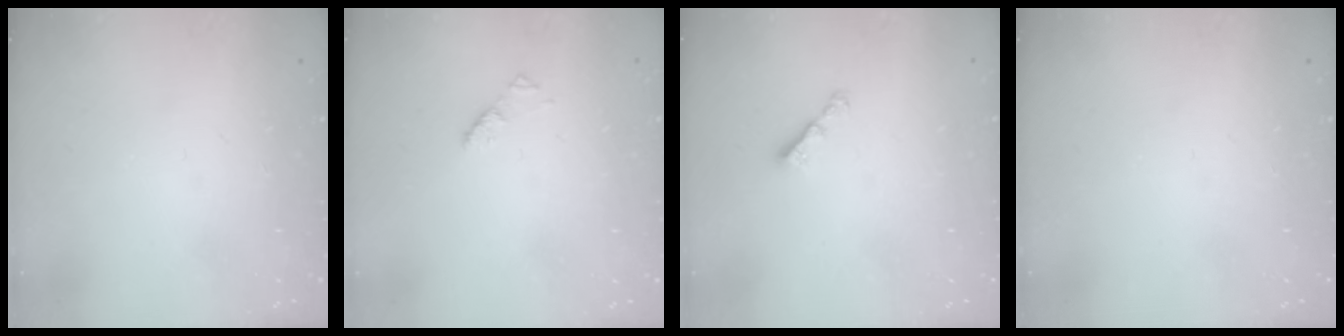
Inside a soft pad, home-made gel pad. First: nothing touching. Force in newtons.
{"total": 1.9, "press": 1.9, "slide": 0.3}
{"total": 2.9, "press": 2.8, "slide": 0.6}
{"total": 0.0}